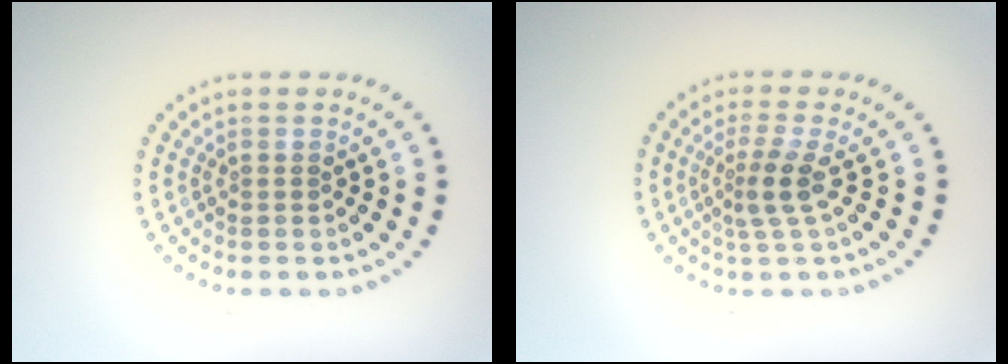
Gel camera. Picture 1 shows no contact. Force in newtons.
{"total": 2.4, "press": 1.8, "slide": 1.6}